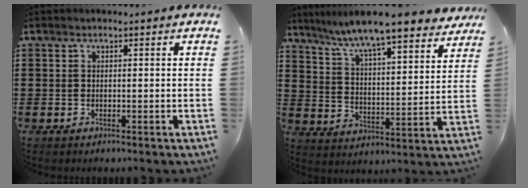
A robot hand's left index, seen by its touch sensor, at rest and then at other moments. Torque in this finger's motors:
{"motor_torque": [2.14, 0.00, 0.41, 0.21]}